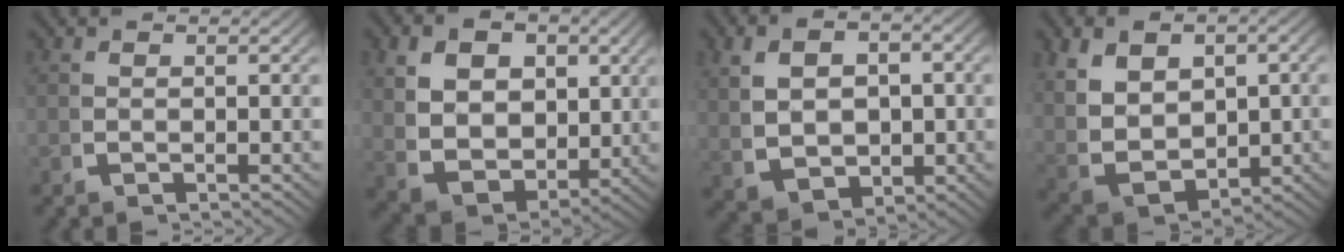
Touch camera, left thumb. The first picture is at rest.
{"total": 10.5, "force": [0.1, 8.1, 6.7], "torque": [-0.150, -0.049, 0.017]}
{"total": 7.8, "force": [0.0, 5.7, 5.3], "torque": [-0.100, -0.027, 0.018]}
{"total": 11.0, "force": [-0.3, 8.2, 7.2], "torque": [-0.172, -0.040, 0.014]}